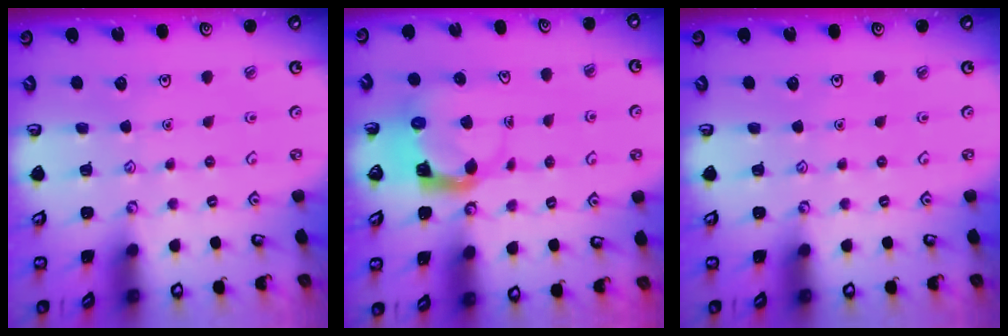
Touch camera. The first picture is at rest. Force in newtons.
{"total": 3.8, "press": 3.7, "slide": 0.7}
{"total": 0.0}